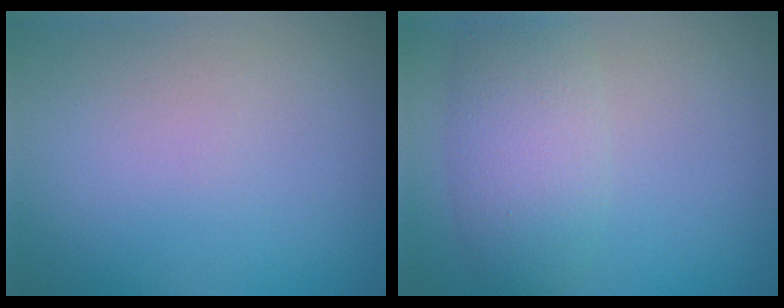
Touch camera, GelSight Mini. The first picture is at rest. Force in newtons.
{"total": 4.6, "press": 4.6, "slide": 0.3}